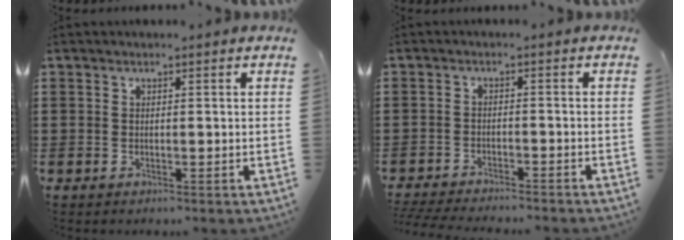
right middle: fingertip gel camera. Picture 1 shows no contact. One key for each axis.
{"total": 2.9, "fx": -2.9, "fy": -0.1, "fz": 0.4, "tx": -0.015, "ty": -0.004, "tz": -0.063}